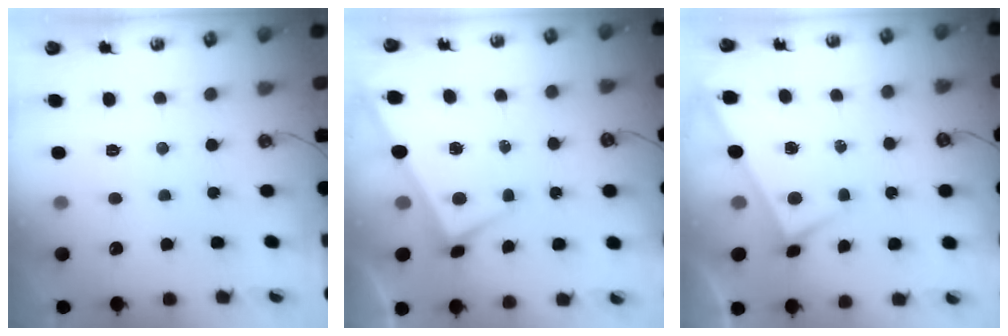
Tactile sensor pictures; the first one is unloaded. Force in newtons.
{"total": 2.8, "press": 2.8, "slide": 0.0}
{"total": 3.1, "press": 3.1, "slide": 0.2}